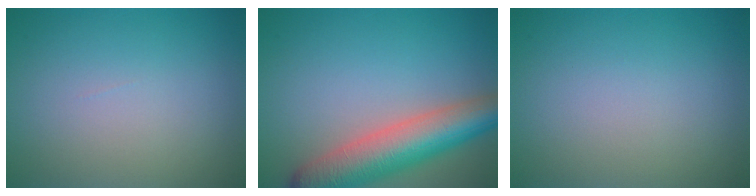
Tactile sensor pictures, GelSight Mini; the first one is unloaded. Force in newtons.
{"total": 7.9, "press": 7.9, "slide": 0.5}
{"total": 0.0}